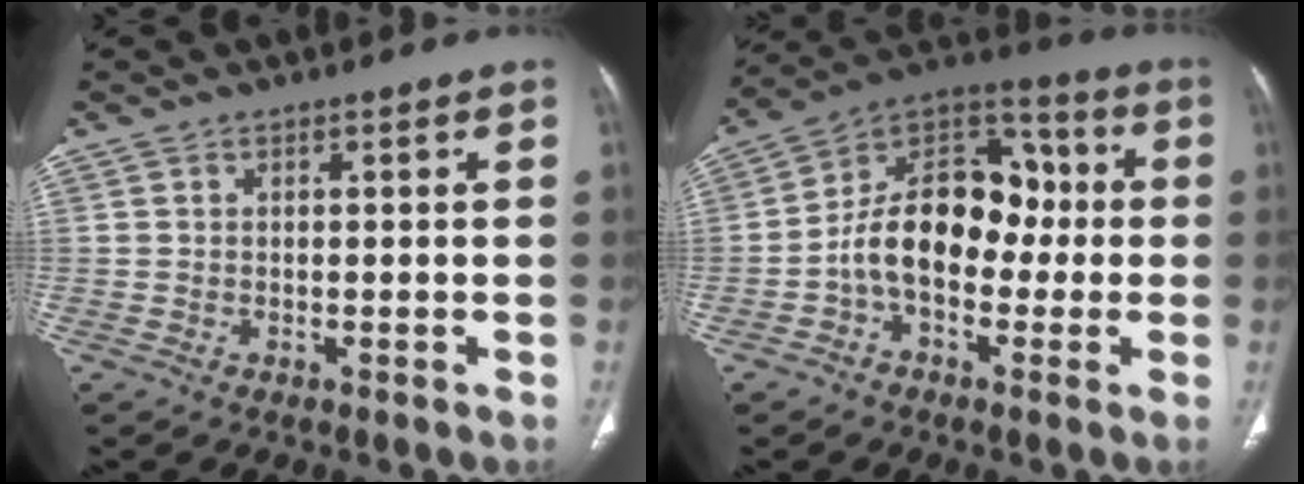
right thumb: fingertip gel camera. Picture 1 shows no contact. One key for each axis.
{"total": 16.2, "fx": -1.9, "fy": 10.8, "fz": 11.9, "tx": -0.160, "ty": 0.048, "tz": -0.044}